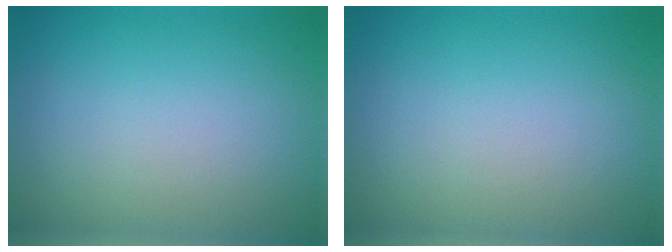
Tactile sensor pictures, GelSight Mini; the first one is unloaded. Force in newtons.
{"total": 0.0}